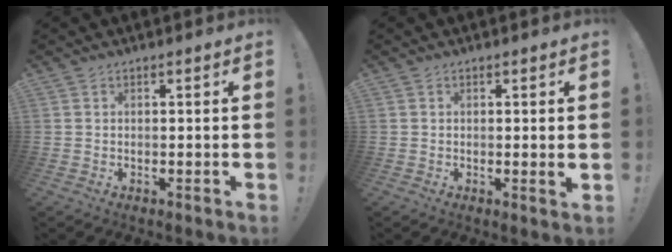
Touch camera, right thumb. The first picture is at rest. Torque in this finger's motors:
{"motor_torque": [-0.23, 0.06, 0.13, -0.07, 0.06]}